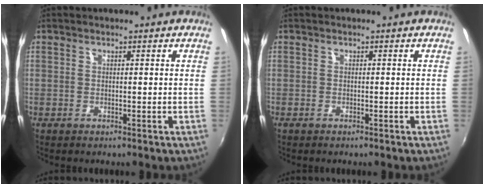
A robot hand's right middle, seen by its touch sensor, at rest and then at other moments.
{"total": 0.7, "force": [-0.6, 0.3, 0.3], "torque": [-0.007, -0.002, -0.011]}